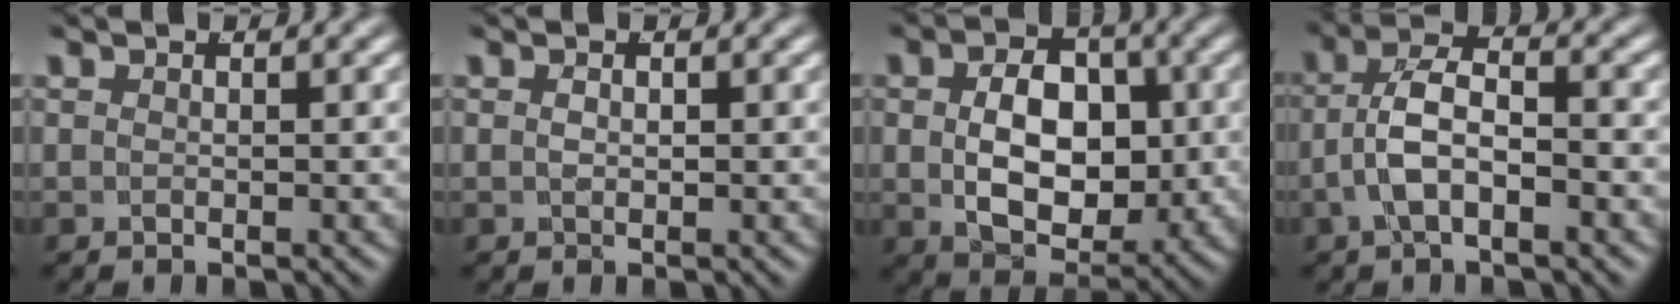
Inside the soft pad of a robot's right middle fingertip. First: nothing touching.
{"total": 0.7, "force": [-0.1, 0.3, 0.6], "torque": [-0.009, -0.006, 0.005]}
{"total": 7.9, "force": [-0.2, 5.0, 6.1], "torque": [-0.085, -0.020, 0.005]}
{"total": 5.1, "force": [-0.5, 3.0, 4.1], "torque": [-0.079, -0.003, -0.011]}